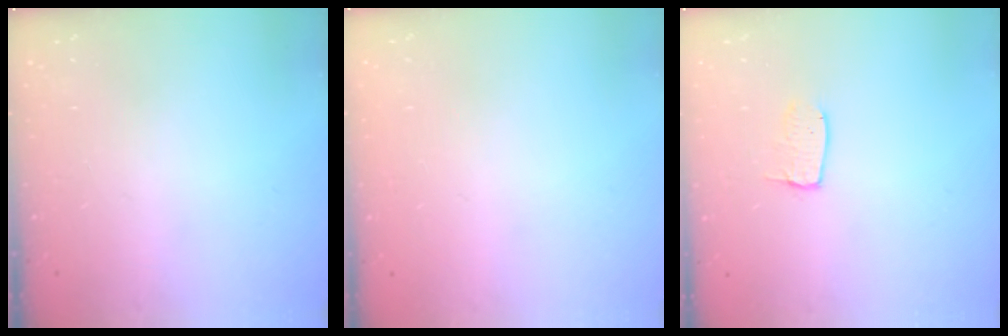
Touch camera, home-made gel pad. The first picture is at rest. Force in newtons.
{"total": 0.0}
{"total": 3.8, "press": 3.8, "slide": 0.3}